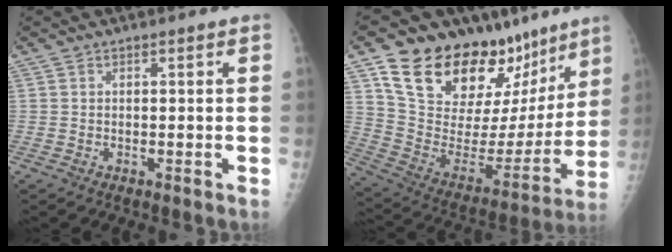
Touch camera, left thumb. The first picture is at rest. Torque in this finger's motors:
{"motor_torque": [1.21, 1.15, 1.03, -1.74, 0.36]}